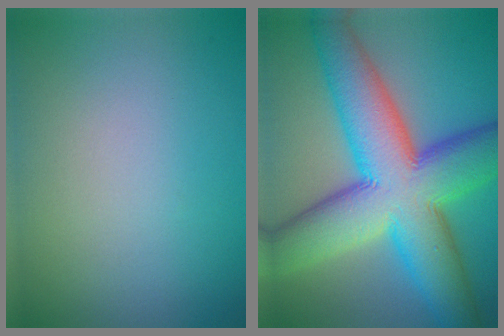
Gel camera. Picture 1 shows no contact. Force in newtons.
{"total": 14.4, "press": 14.4, "slide": 0.3}